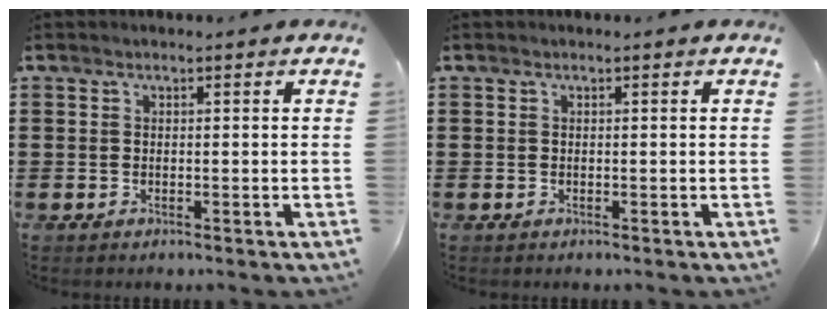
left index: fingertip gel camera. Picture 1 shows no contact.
{"total": 0.0}